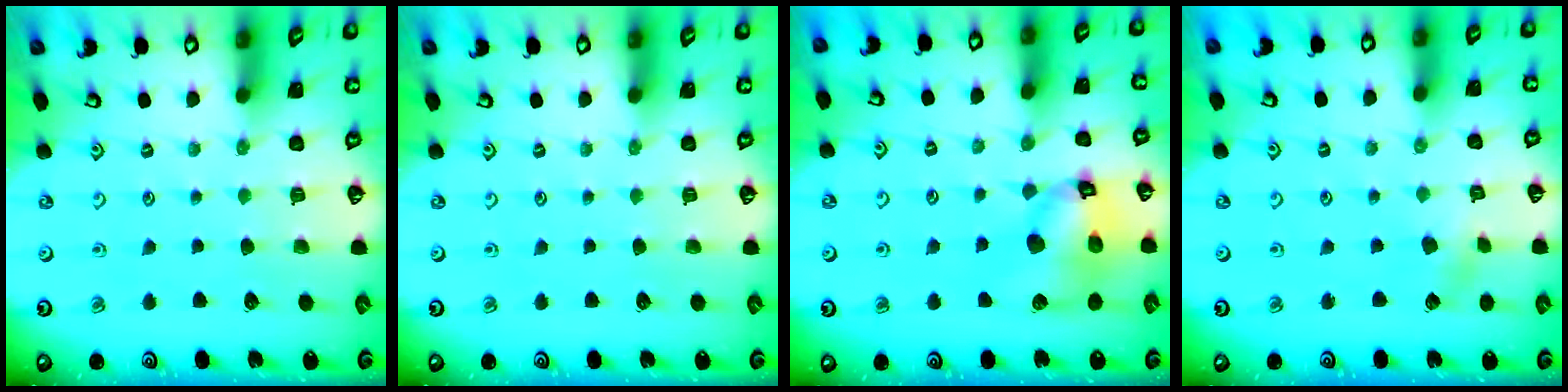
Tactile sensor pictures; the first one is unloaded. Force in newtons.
{"total": 0.0}
{"total": 14.4, "press": 14.3, "slide": 1.8}
{"total": 2.5, "press": 2.5, "slide": 0.4}